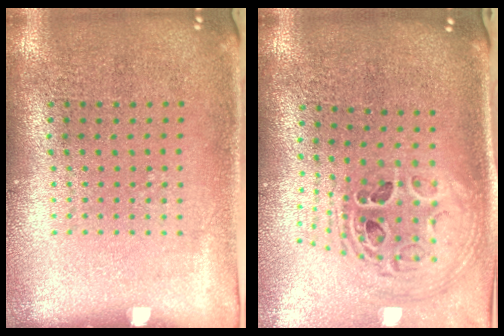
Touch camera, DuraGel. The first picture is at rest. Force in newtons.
{"total": 1.8, "press": 1.6, "slide": 1.0}